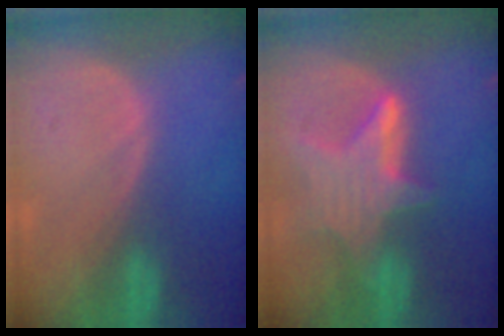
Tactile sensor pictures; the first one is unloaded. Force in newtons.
{"total": 6.9, "press": 6.7, "slide": 1.6}